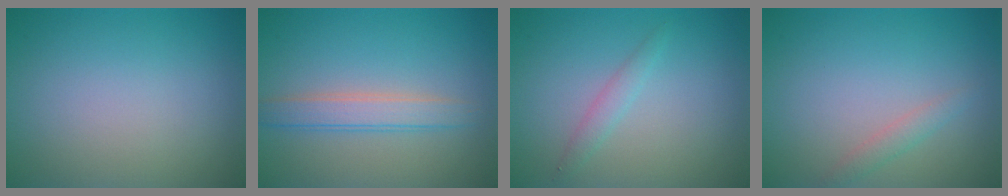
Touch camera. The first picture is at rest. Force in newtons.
{"total": 2.7, "press": 2.7, "slide": 0.0}
{"total": 1.2, "press": 1.2, "slide": 0.1}
{"total": 1.3, "press": 1.3, "slide": 0.2}